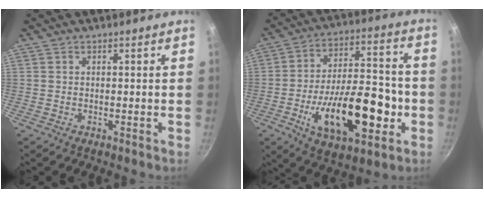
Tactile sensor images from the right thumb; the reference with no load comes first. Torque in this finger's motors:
{"motor_torque": [0.07, 1.19, 1.97, -0.80, 0.18]}